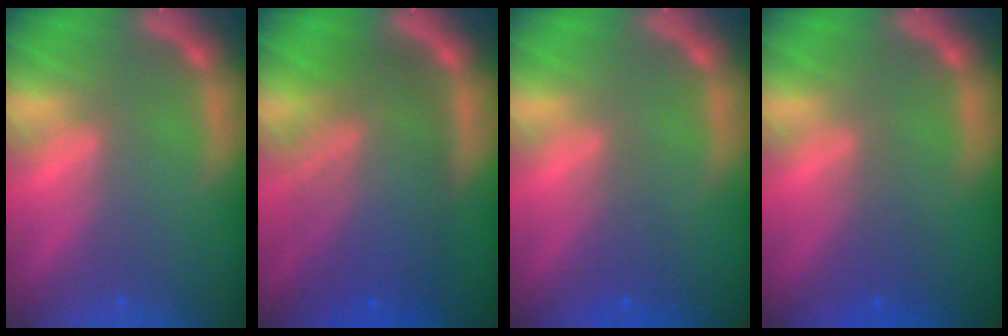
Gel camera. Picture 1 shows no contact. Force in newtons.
{"total": 10.0}
{"total": 2.0}
{"total": 2.0}